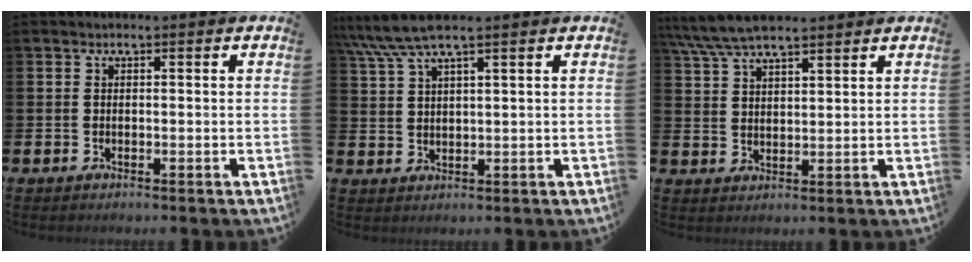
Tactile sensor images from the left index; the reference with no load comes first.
{"total": 5.8, "force": [4.7, 0.7, 3.4], "torque": [-0.082, -0.006, 0.086]}
{"total": 6.8, "force": [6.2, 1.4, 2.6], "torque": [-0.074, -0.013, 0.116]}